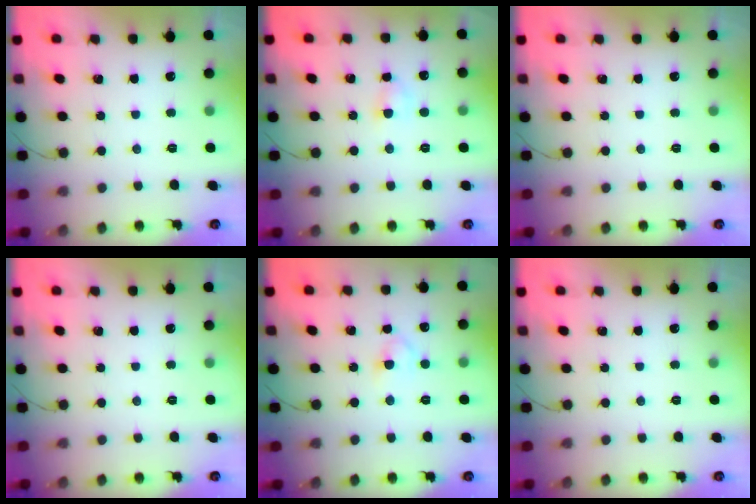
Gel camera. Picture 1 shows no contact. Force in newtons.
{"total": 3.6, "press": 3.4, "slide": 1.1}
{"total": 0.0}
{"total": 0.0}
{"total": 2.4, "press": 2.1, "slide": 1.1}
{"total": 0.0}